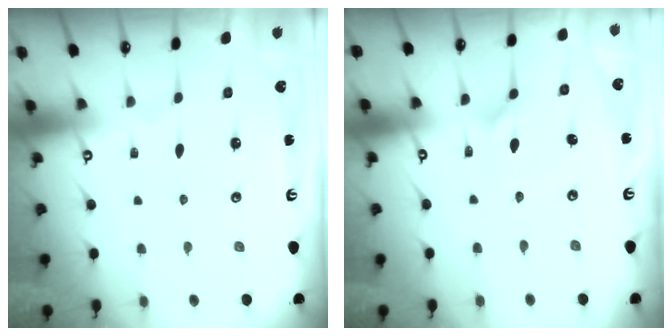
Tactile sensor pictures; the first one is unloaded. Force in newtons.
{"total": 2.0, "press": 2.0, "slide": 0.2}